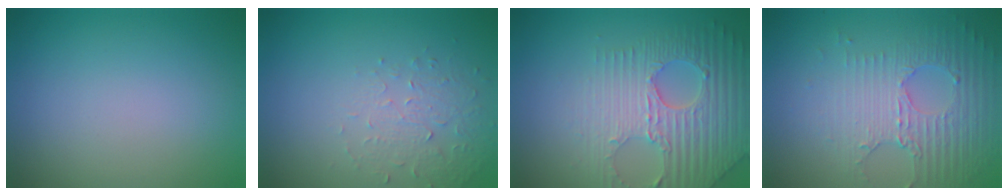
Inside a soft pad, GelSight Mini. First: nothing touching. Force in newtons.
{"total": 1.6, "press": 1.1, "slide": 1.2}
{"total": 7.0, "press": 5.2, "slide": 4.6}
{"total": 5.2, "press": 3.3, "slide": 4.1}